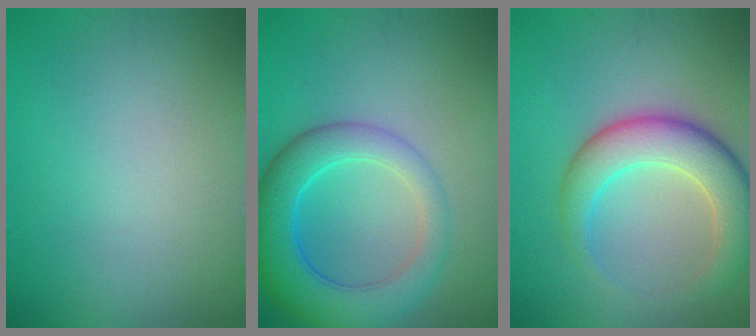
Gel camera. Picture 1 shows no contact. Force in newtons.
{"total": 6.4, "press": 6.4, "slide": 0.4}
{"total": 6.3, "press": 6.3, "slide": 0.2}